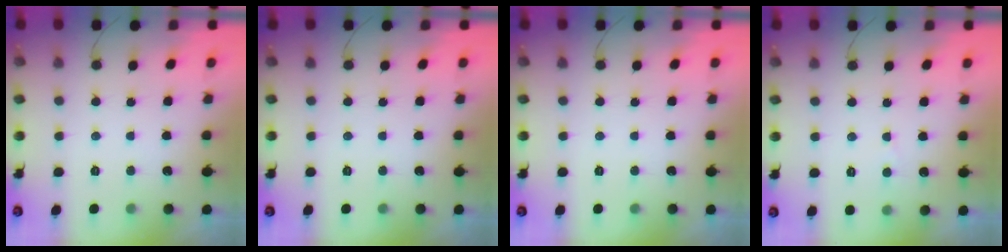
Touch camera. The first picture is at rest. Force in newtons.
{"total": 0.0}
{"total": 0.0}
{"total": 2.4, "press": 2.4, "slide": 0.2}